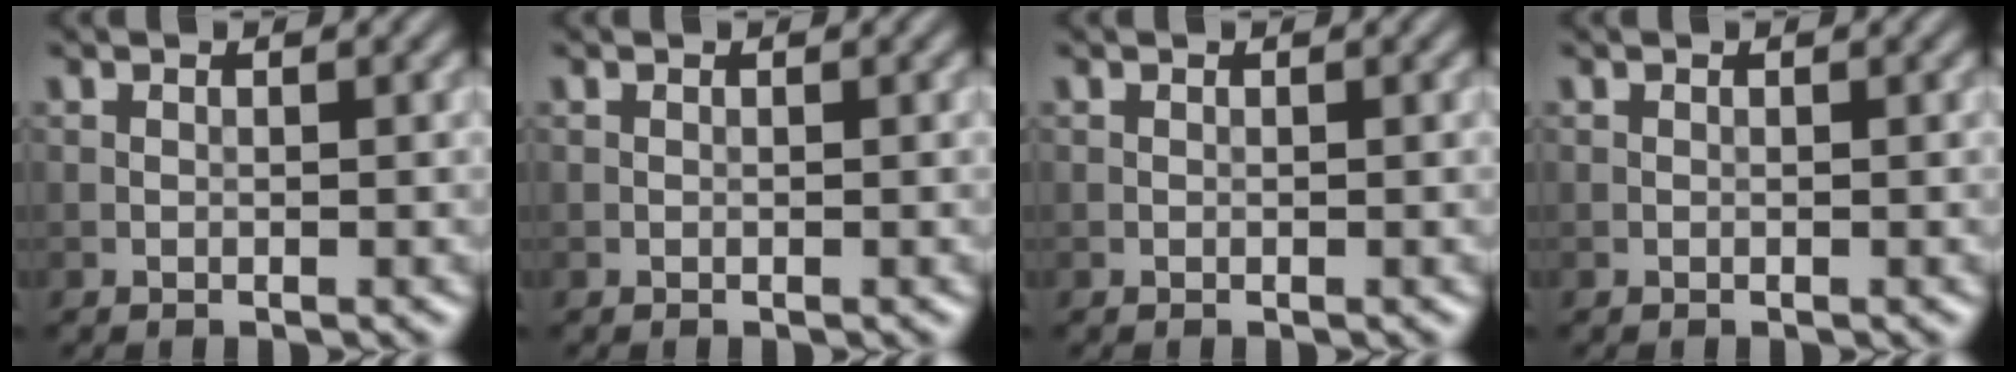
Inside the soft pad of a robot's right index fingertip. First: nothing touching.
{"total": 0.0}
{"total": 0.0}
{"total": 0.0}